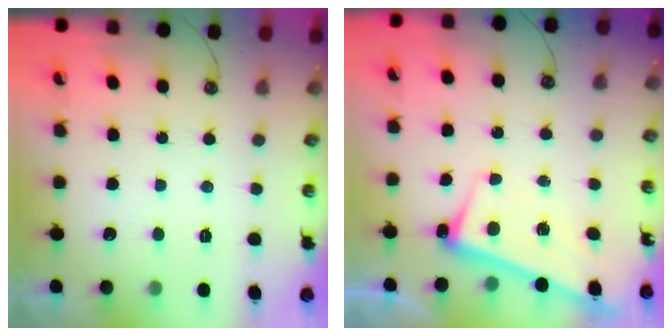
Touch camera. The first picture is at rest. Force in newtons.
{"total": 2.6, "press": 2.4, "slide": 0.9}